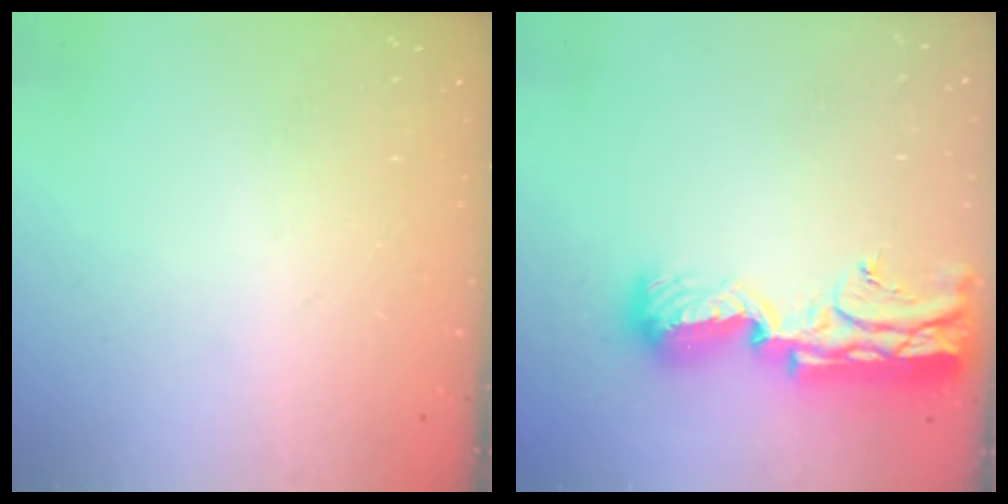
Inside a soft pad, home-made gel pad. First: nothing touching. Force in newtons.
{"total": 20.1, "press": 19.4, "slide": 5.5}